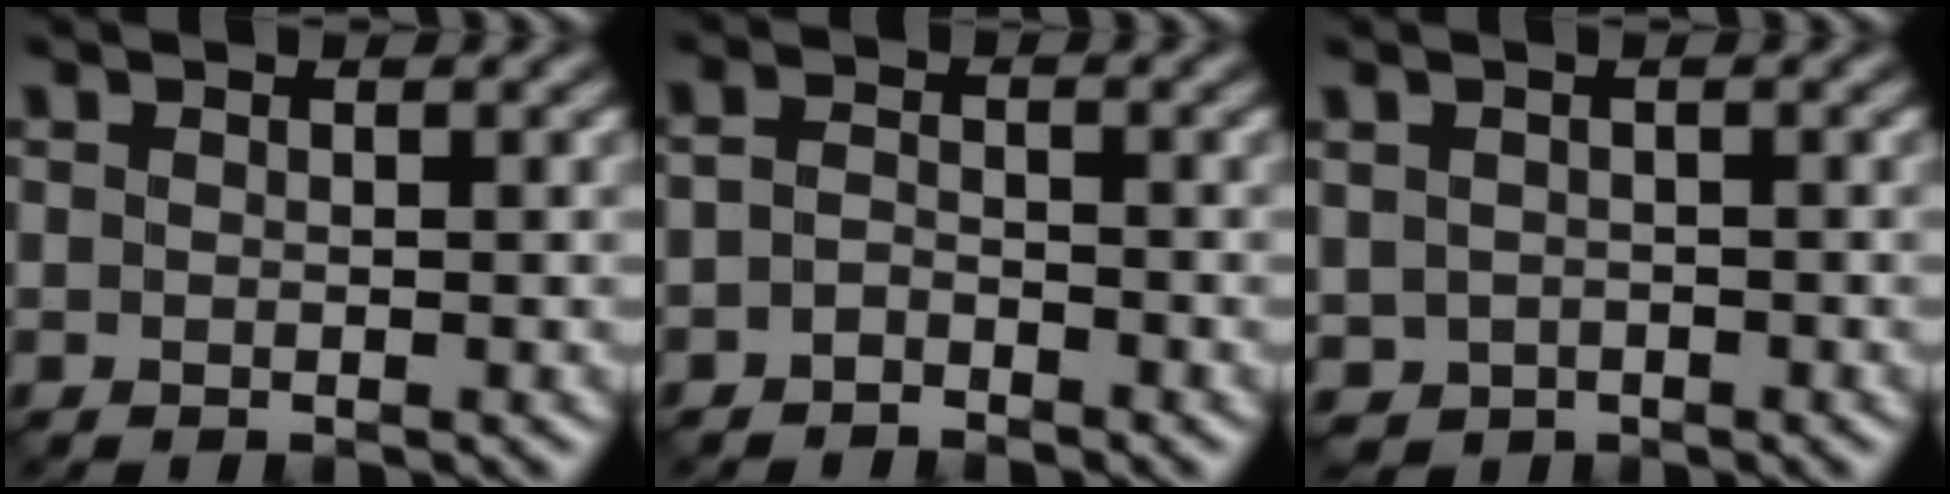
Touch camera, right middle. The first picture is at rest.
{"total": 1.5, "force": [-1.3, 0.6, 0.5], "torque": [-0.016, 0.007, -0.029]}
{"total": 1.7, "force": [-0.6, 1.4, 0.7], "torque": [-0.021, -0.004, -0.010]}